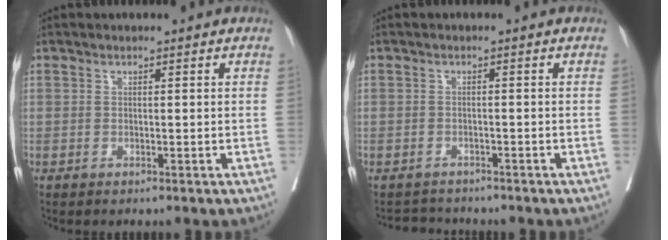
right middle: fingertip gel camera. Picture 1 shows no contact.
{"total": 2.7, "force": [-2.5, 0.7, -0.7], "torque": [0.013, -0.008, -0.040]}